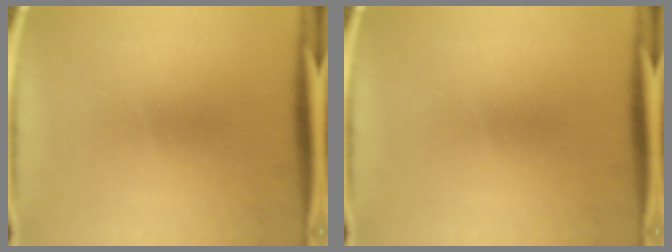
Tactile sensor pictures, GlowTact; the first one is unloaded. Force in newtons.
{"total": 0.0}